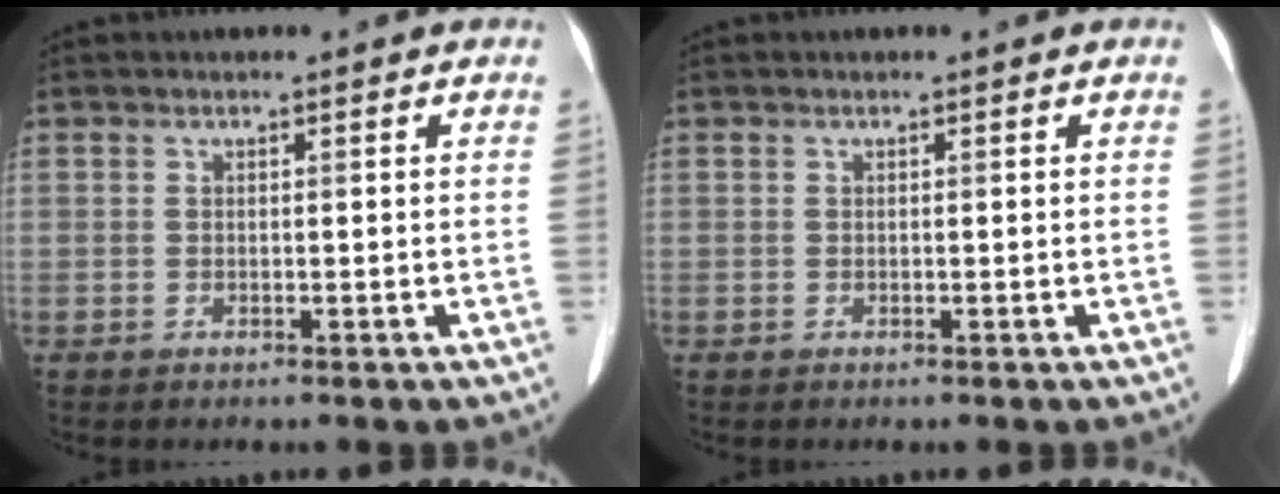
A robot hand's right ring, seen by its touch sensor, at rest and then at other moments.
{"total": 0.0}